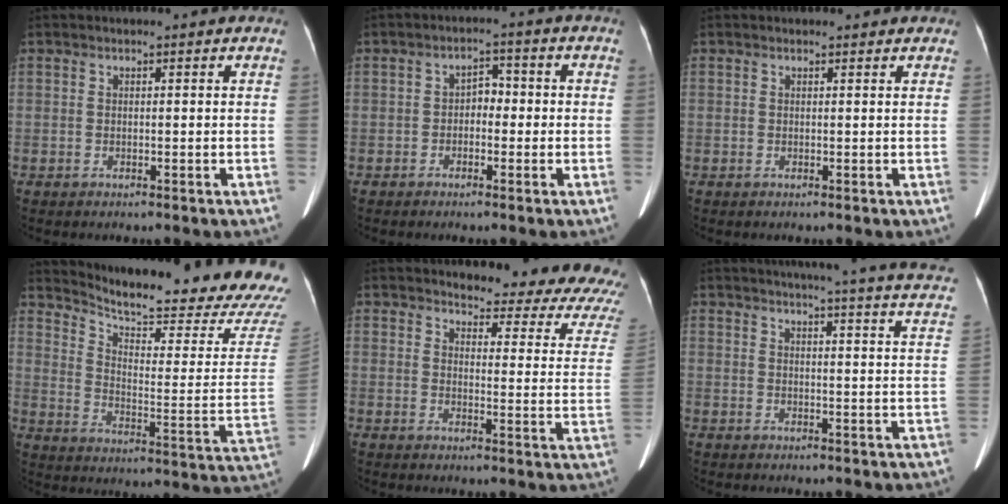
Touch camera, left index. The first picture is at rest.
{"total": 3.2, "force": [-0.5, 2.0, 2.4], "torque": [-0.036, 0.020, -0.012]}
{"total": 1.2, "force": [1.0, 0.5, 0.2], "torque": [-0.008, 0.004, 0.009]}
{"total": 25.0, "force": [23.7, 1.3, 7.8], "torque": [-0.126, -0.111, 0.293]}
{"total": 15.3, "force": [13.8, 2.7, 5.8], "torque": [-0.048, -0.068, 0.132]}
{"total": 24.9, "force": [22.8, 0.5, 9.9], "torque": [-0.132, -0.069, 0.251]}